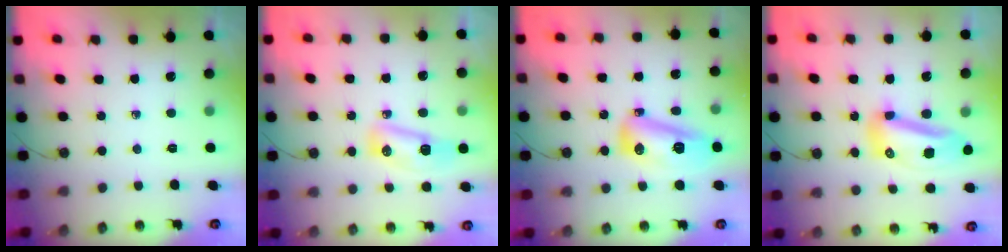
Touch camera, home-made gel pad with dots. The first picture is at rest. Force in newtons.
{"total": 9.1, "press": 9.0, "slide": 1.1}
{"total": 12.5, "press": 12.5, "slide": 1.0}
{"total": 12.8, "press": 12.7, "slide": 1.2}